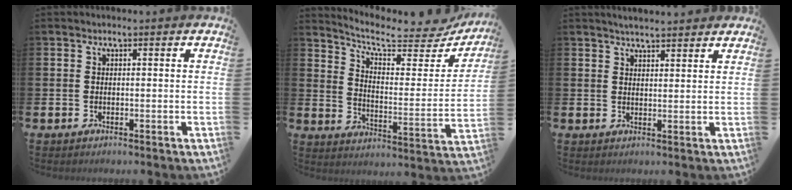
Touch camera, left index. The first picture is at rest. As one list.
[{"total": 7.7, "force": [6.9, 1.9, 3.0], "torque": [-0.069, -0.059, 0.110]}, {"total": 3.2, "force": [3.2, 0.4, 0.5], "torque": [-0.016, -0.011, 0.058]}]